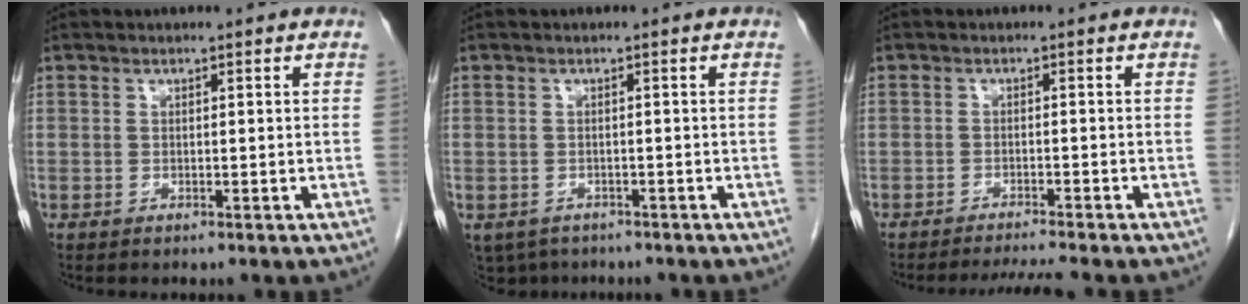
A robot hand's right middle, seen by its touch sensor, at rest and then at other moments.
{"total": 5.9, "force": [-4.3, 3.7, 1.6], "torque": [-0.028, -0.003, -0.060]}
{"total": 4.7, "force": [-4.3, -1.2, 1.5], "torque": [-0.021, -0.012, -0.068]}